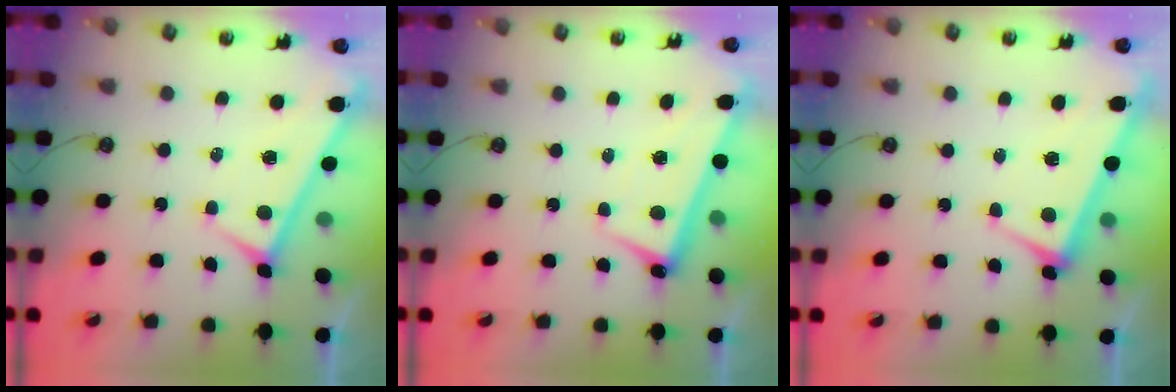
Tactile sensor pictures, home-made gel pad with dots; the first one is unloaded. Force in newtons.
{"total": 2.4, "press": 2.3, "slide": 0.7}
{"total": 3.9, "press": 3.9, "slide": 0.6}